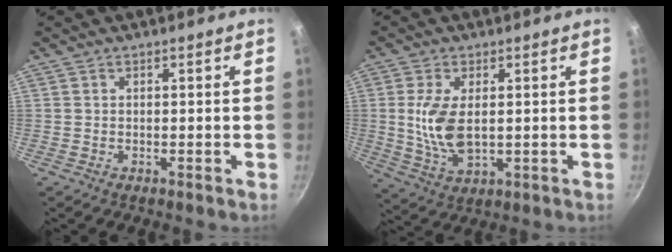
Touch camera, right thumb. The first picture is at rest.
{"total": 9.4, "force": [0.8, 4.9, 8.0], "torque": [-0.159, -0.010, 0.023]}